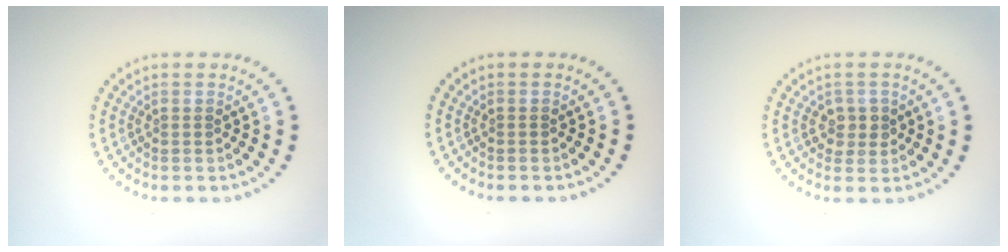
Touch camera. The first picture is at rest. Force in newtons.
{"total": 0.0}
{"total": 1.8, "press": 1.8, "slide": 0.4}